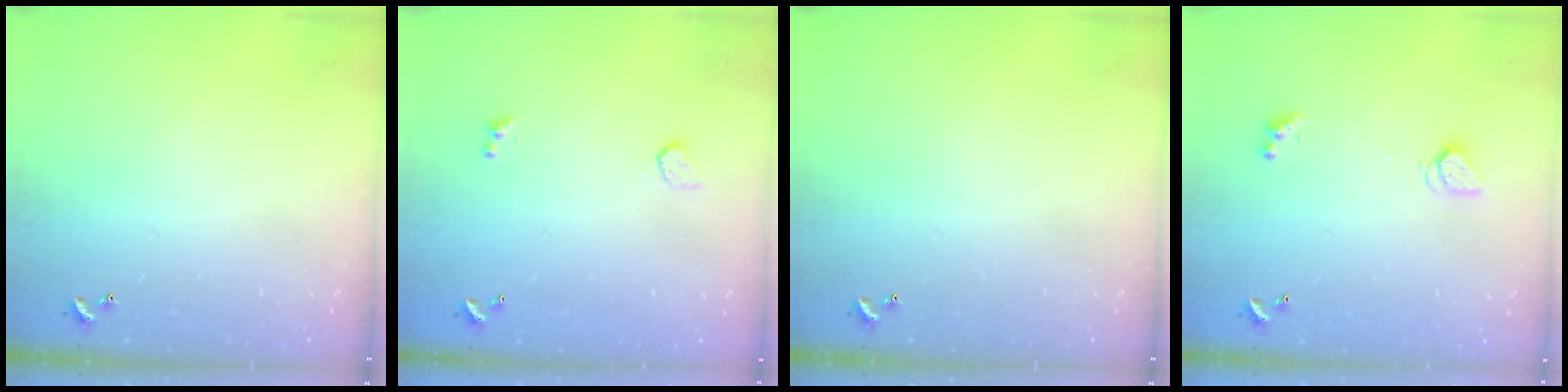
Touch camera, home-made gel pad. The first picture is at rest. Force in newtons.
{"total": 1.0, "press": 0.7, "slide": 0.7}
{"total": 0.0}
{"total": 2.0, "press": 2.0, "slide": 0.3}